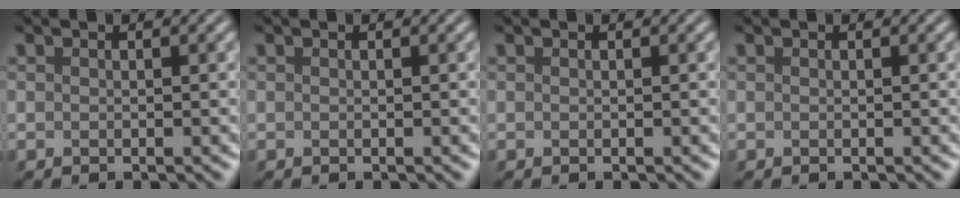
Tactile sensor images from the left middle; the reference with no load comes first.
{"total": 0.0}
{"total": 0.0}
{"total": 0.0}